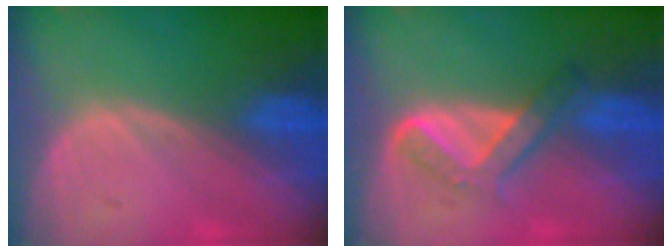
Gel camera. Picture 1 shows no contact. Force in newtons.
{"total": 5.1, "press": 4.9, "slide": 1.2}